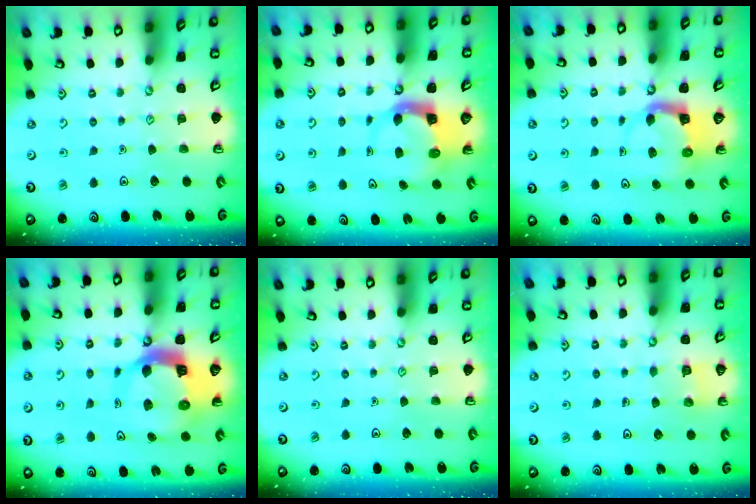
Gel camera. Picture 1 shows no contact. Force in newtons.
{"total": 3.8, "press": 3.7, "slide": 0.6}
{"total": 3.8, "press": 3.8, "slide": 0.6}
{"total": 11.2, "press": 11.1, "slide": 1.7}
{"total": 0.0}
{"total": 2.6, "press": 2.6, "slide": 0.1}